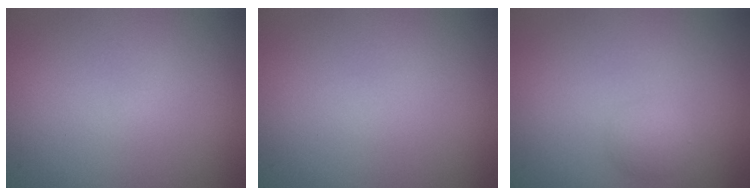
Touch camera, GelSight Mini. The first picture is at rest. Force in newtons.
{"total": 0.0}
{"total": 1.6, "press": 1.6, "slide": 0.0}